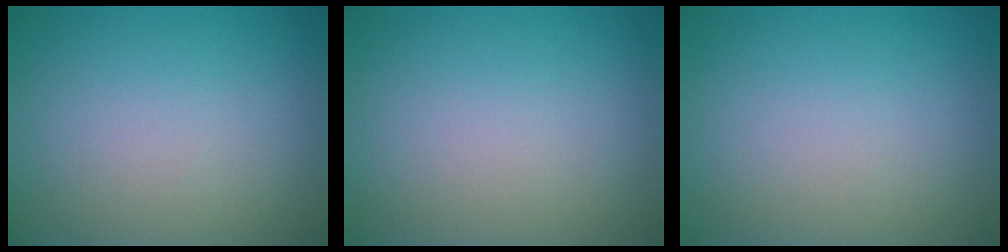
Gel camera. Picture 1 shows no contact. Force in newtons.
{"total": 0.0}
{"total": 0.0}